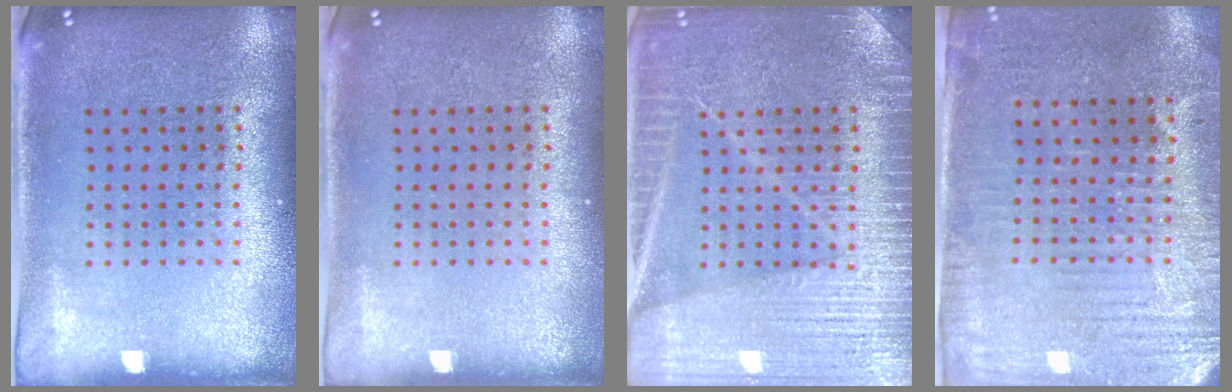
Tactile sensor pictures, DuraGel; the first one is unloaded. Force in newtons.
{"total": 0.0}
{"total": 3.8, "press": 3.8, "slide": 0.6}
{"total": 3.1, "press": 2.8, "slide": 1.4}